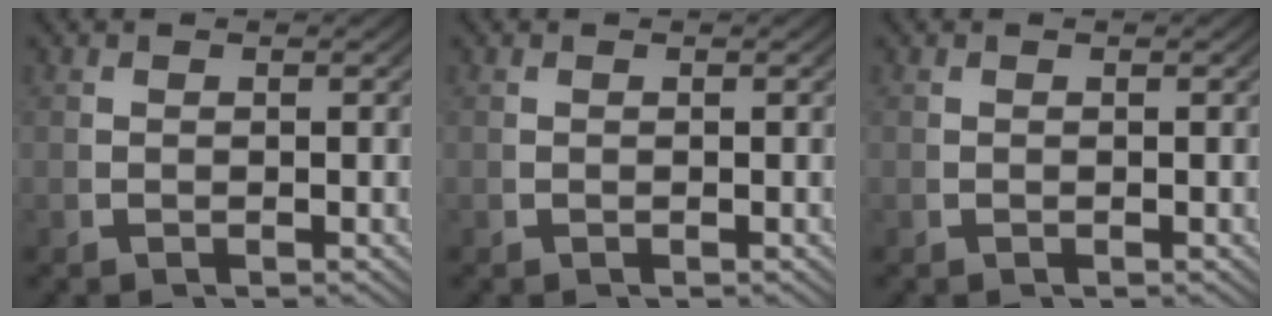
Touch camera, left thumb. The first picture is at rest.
{"total": 0.0}
{"total": 0.0}